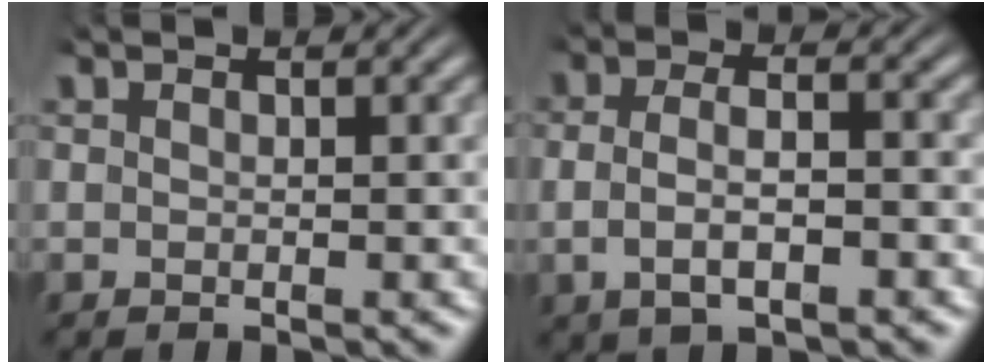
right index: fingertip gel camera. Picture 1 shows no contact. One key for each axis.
{"total": 4.3, "fx": -0.8, "fy": 2.4, "fz": 3.4, "tx": -0.060, "ty": -0.004, "tz": -0.012}